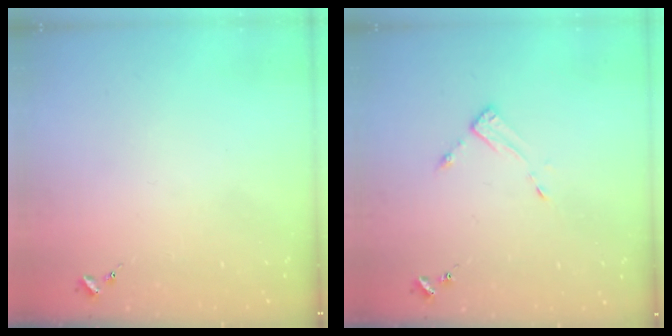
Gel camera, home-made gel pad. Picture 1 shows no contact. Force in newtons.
{"total": 3.1, "press": 3.1, "slide": 0.3}